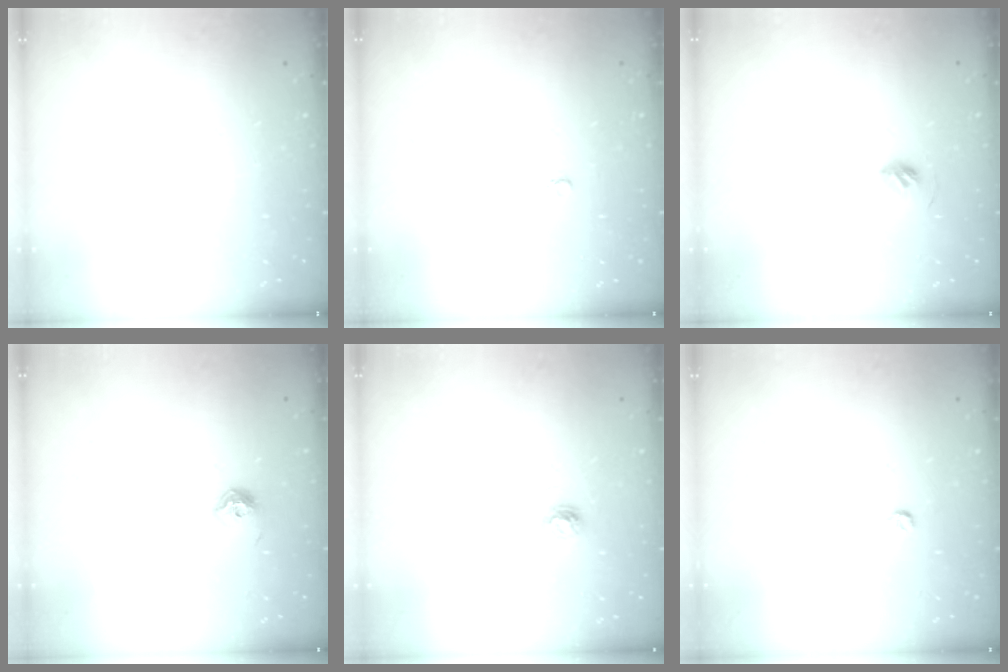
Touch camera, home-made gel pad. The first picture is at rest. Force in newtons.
{"total": 2.6, "press": 2.6, "slide": 0.3}
{"total": 5.3, "press": 5.2, "slide": 0.9}
{"total": 7.2, "press": 7.1, "slide": 0.9}
{"total": 4.5, "press": 4.4, "slide": 0.5}
{"total": 3.2, "press": 3.2, "slide": 0.4}